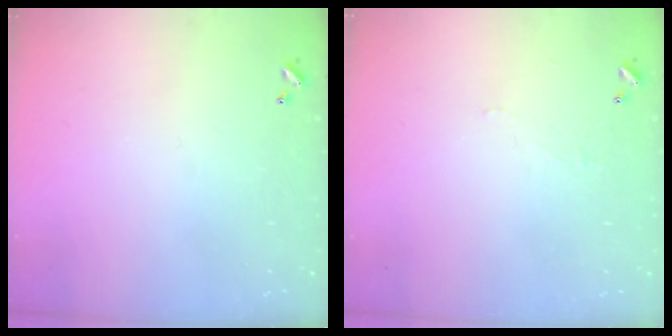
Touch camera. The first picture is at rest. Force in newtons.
{"total": 2.0, "press": 2.0, "slide": 0.5}